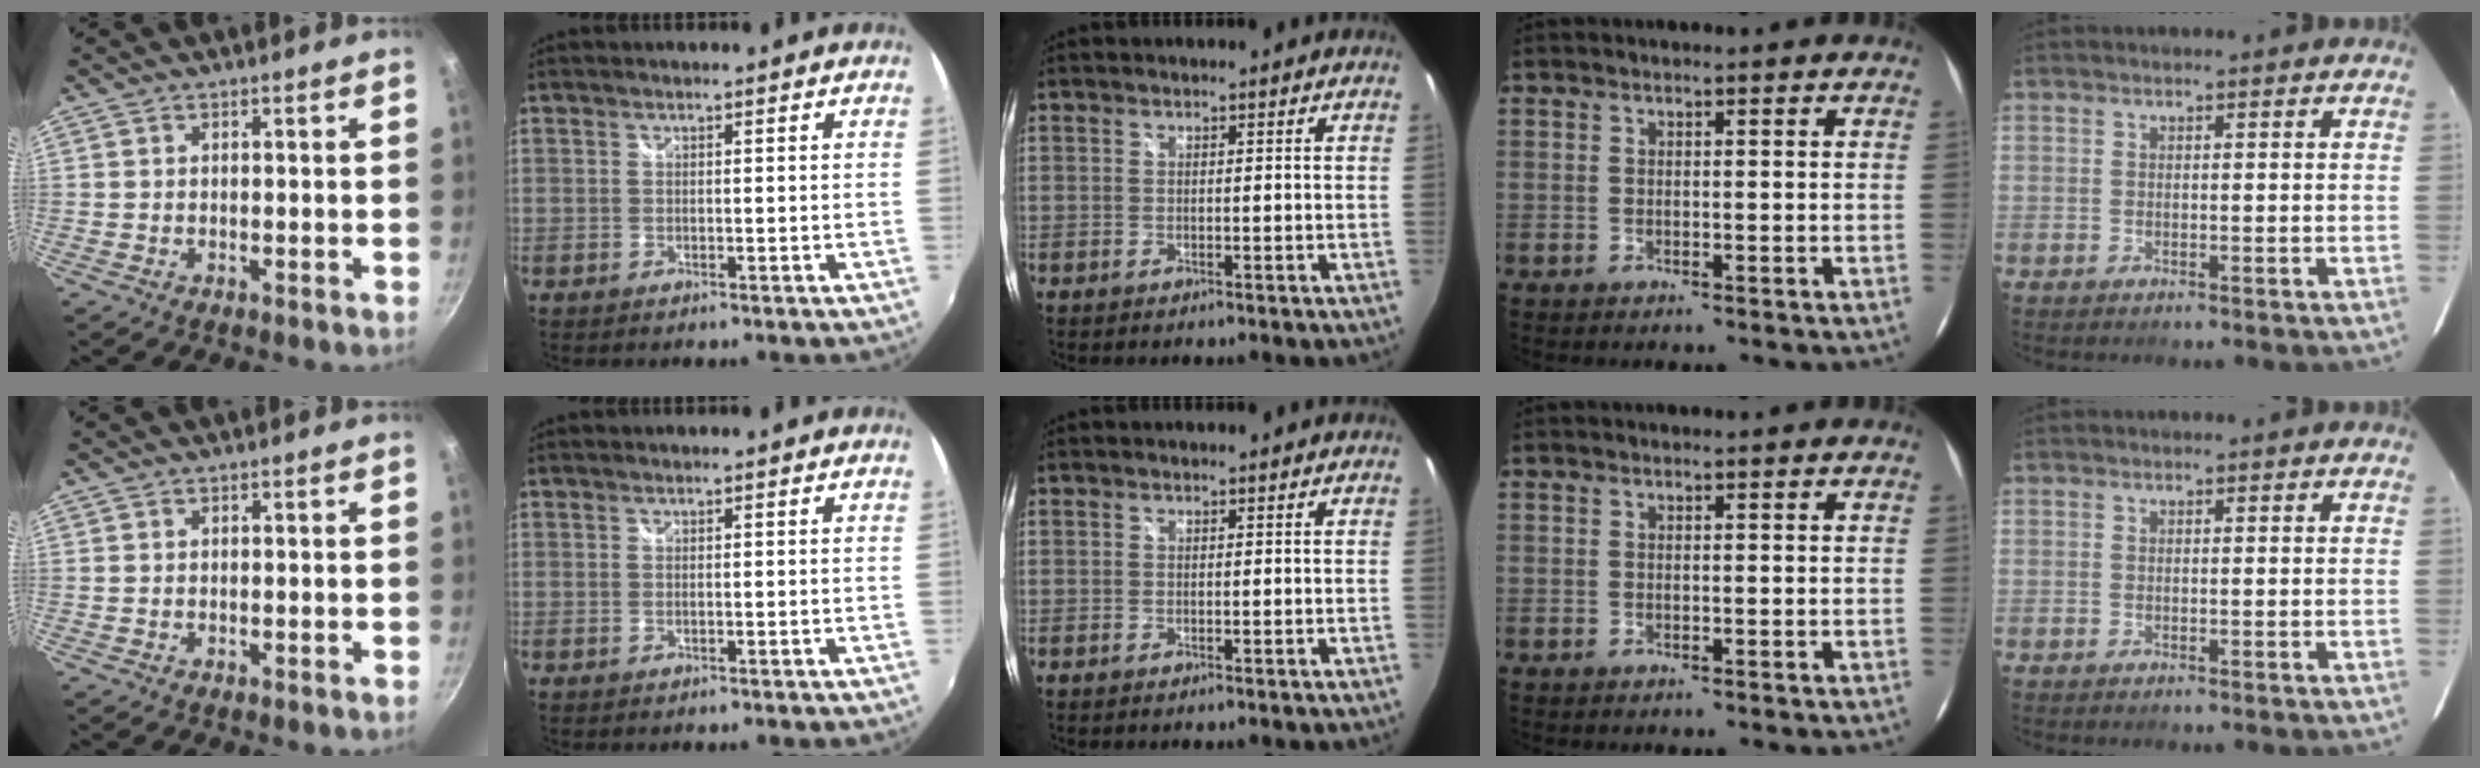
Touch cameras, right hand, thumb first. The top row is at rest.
{}